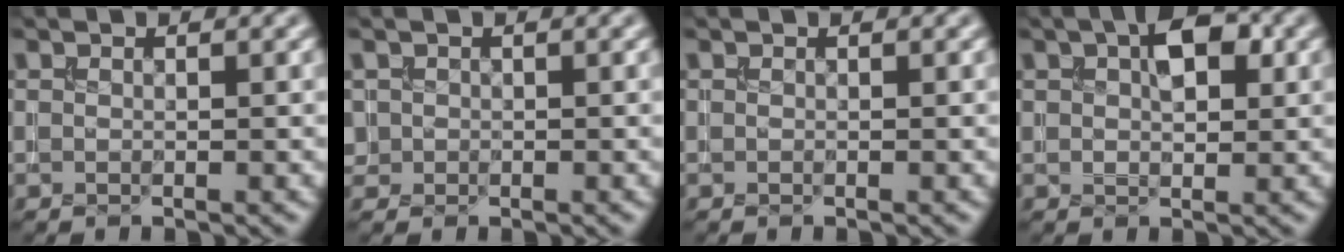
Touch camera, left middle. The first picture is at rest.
{"total": 0.9, "force": [0.1, 0.9, 0.0], "torque": [0.008, -0.003, 0.000]}
{"total": 0.0}
{"total": 4.5, "force": [1.6, 2.4, 3.4], "torque": [-0.056, 0.009, 0.025]}